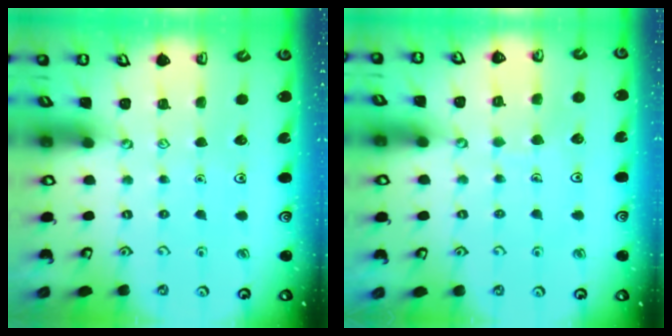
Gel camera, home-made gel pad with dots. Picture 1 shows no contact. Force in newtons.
{"total": 2.9, "press": 2.9, "slide": 0.2}